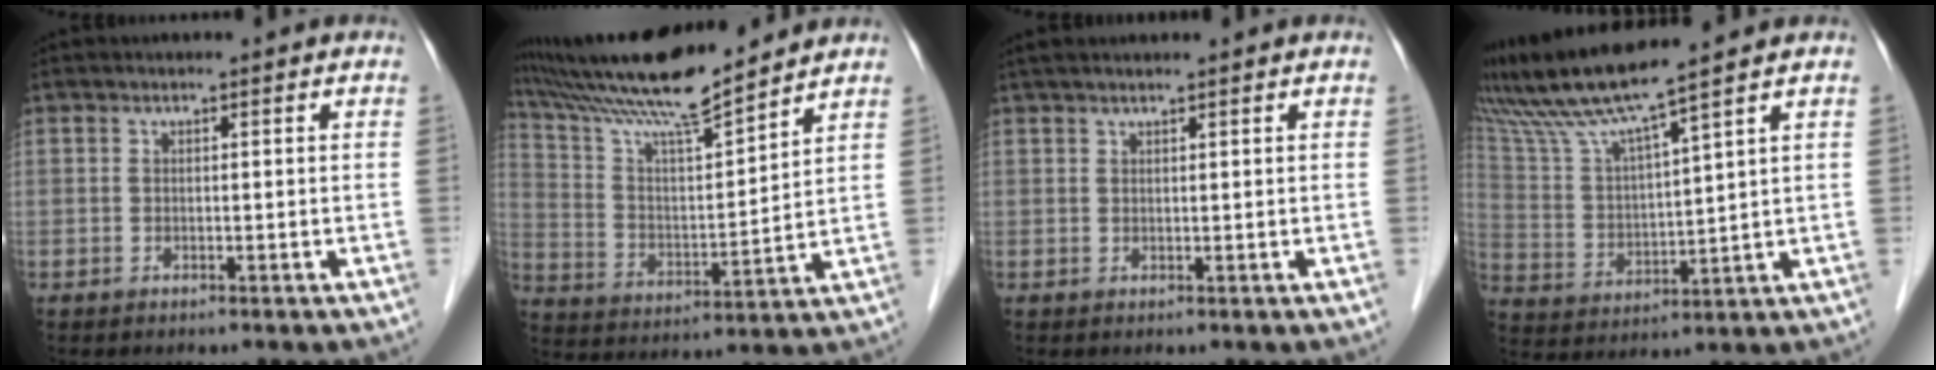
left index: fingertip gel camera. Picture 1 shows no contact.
{"total": 15.1, "force": [13.2, 0.0, 7.3], "torque": [-0.138, 0.005, 0.236]}
{"total": 2.5, "force": [1.7, -0.3, 1.8], "torque": [-0.022, 0.028, 0.032]}
{"total": 10.0, "force": [7.6, -1.6, 6.3], "torque": [-0.128, -0.001, 0.152]}